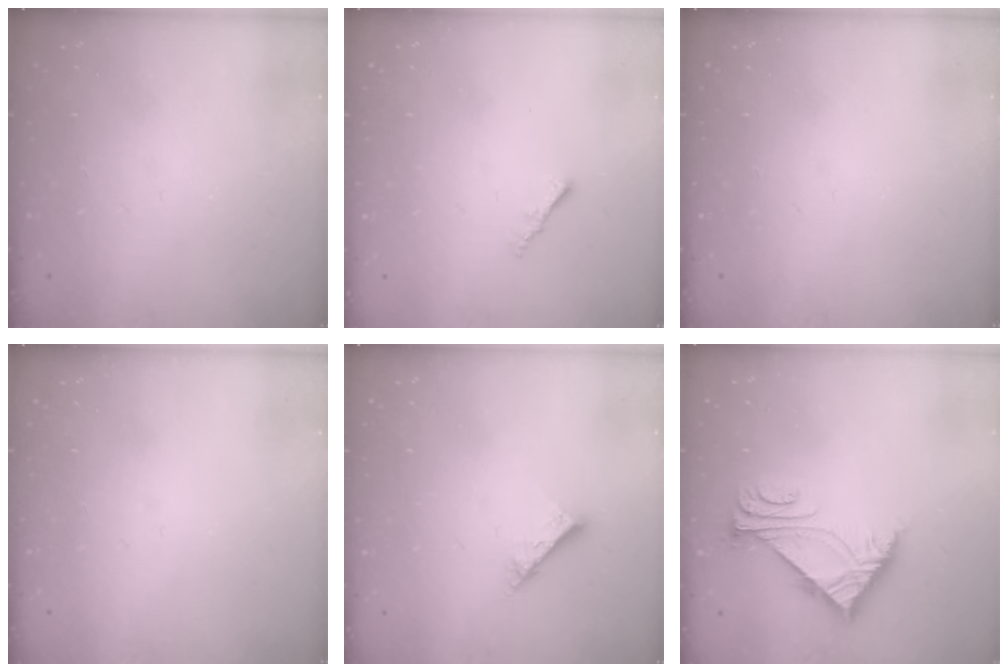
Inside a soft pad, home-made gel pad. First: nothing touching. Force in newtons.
{"total": 1.2, "press": 1.1, "slide": 0.4}
{"total": 0.0}
{"total": 0.0}
{"total": 2.6, "press": 2.6, "slide": 0.2}
{"total": 6.2, "press": 6.2, "slide": 0.2}